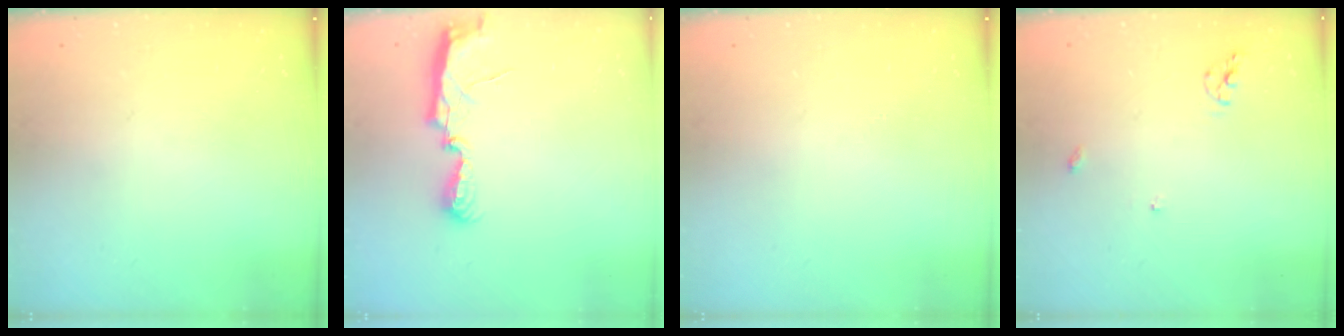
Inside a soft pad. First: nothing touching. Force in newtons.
{"total": 7.3, "press": 7.3, "slide": 0.5}
{"total": 0.0}
{"total": 5.6, "press": 5.6, "slide": 0.7}